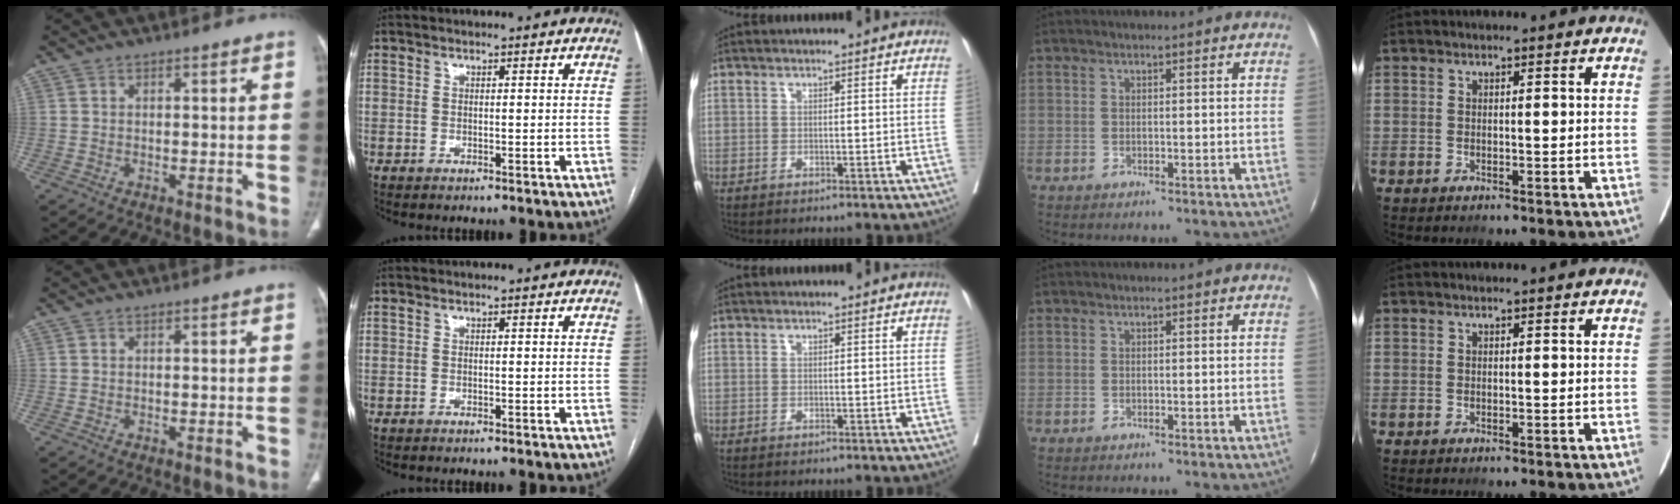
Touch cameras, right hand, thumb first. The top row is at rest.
{}